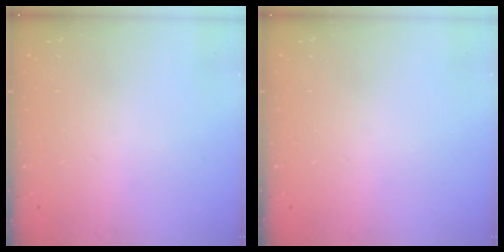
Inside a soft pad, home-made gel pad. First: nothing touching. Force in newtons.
{"total": 0.0}